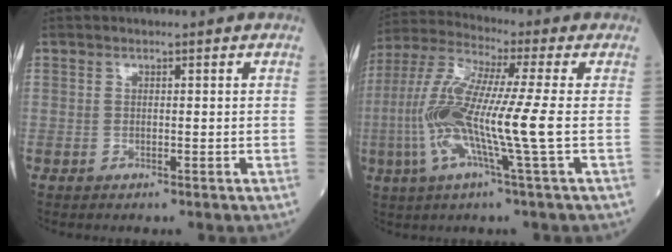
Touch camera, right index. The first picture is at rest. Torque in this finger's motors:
{"motor_torque": [2.14, 0.00, 1.05, 0.21]}